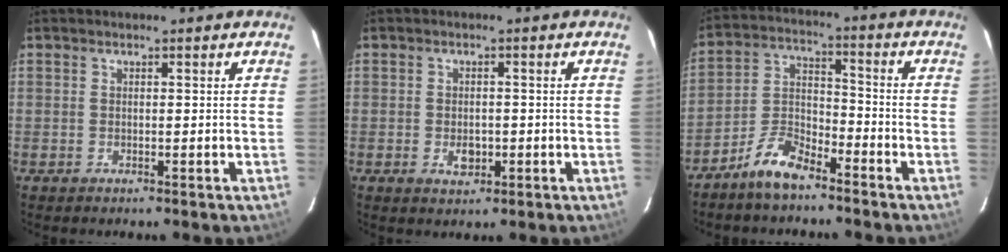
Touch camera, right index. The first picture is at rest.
{"total": 3.2, "force": [-0.9, 2.2, 2.2], "torque": [-0.039, -0.003, -0.010]}
{"total": 8.3, "force": [-6.5, 2.9, 4.3], "torque": [-0.103, 0.019, -0.128]}